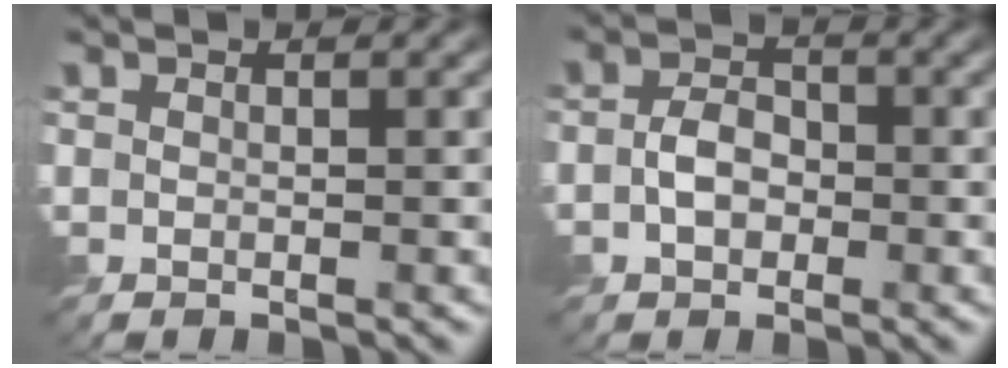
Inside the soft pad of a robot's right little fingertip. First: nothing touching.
{"total": 2.7, "force": [-0.7, 1.9, 1.8], "torque": [-0.033, 0.004, -0.017]}